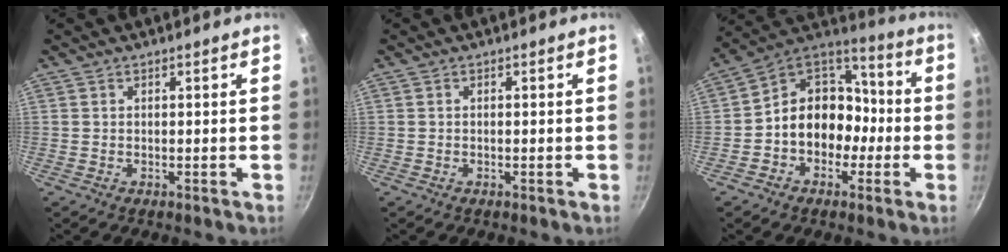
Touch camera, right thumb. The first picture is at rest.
{"total": 0.0}
{"total": 14.1, "force": [-3.1, 11.6, 7.4], "torque": [-0.058, 0.065, -0.068]}